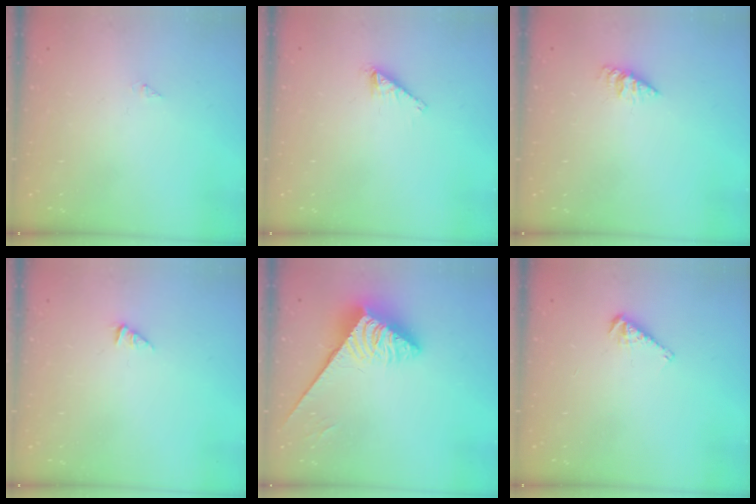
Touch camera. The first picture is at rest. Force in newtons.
{"total": 1.2, "press": 1.2, "slide": 0.1}
{"total": 1.6, "press": 1.6, "slide": 0.1}
{"total": 0.0}
{"total": 4.2, "press": 4.2, "slide": 0.7}
{"total": 5.0, "press": 4.9, "slide": 0.7}